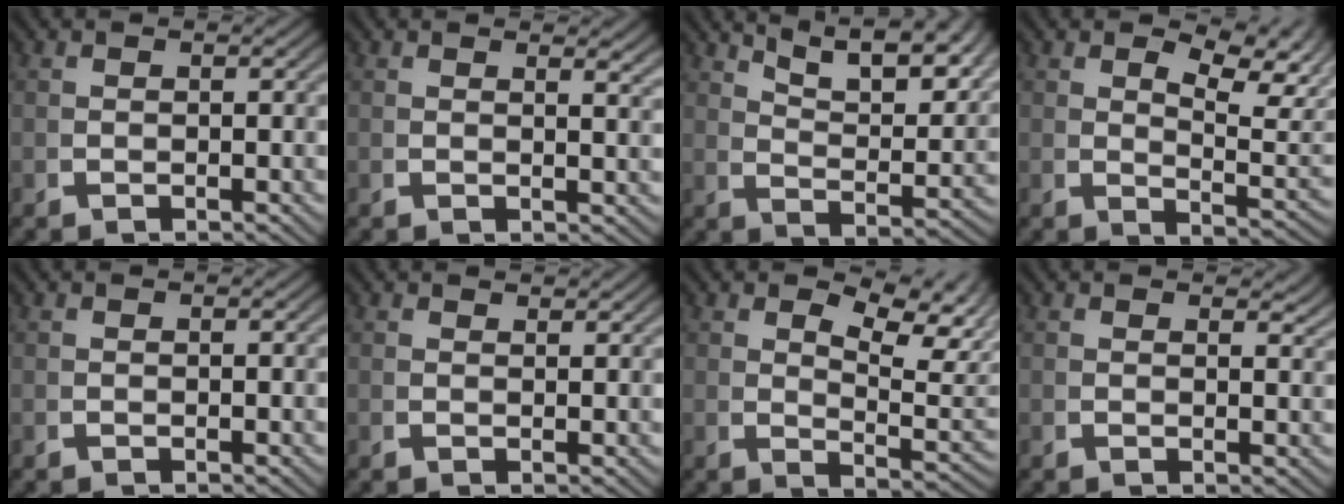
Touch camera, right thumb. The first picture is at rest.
{"total": 1.8, "force": [1.3, 0.5, 1.1], "torque": [-0.012, -0.002, 0.017]}
{"total": 9.6, "force": [6.8, 3.2, 6.0], "torque": [-0.075, 0.017, 0.100]}
{"total": 5.6, "force": [2.4, 2.3, 4.6], "torque": [-0.055, -0.003, 0.041]}
{"total": 0.0}
{"total": 1.2, "force": [1.2, 0.3, 0.2], "torque": [0.003, 0.002, 0.017]}
{"total": 6.0, "force": [2.2, 2.8, 4.8], "torque": [-0.062, -0.005, 0.038]}
{"total": 2.1, "force": [1.8, 0.8, 0.7], "torque": [-0.001, 0.005, 0.022]}